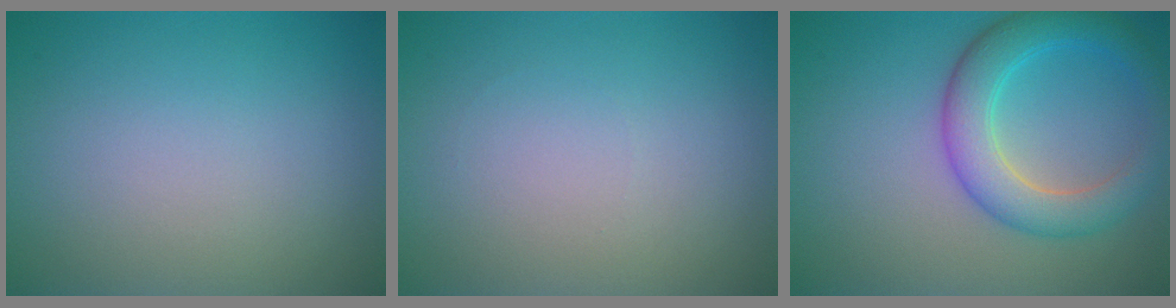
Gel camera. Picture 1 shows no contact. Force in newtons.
{"total": 0.0}
{"total": 5.3, "press": 5.3, "slide": 0.1}